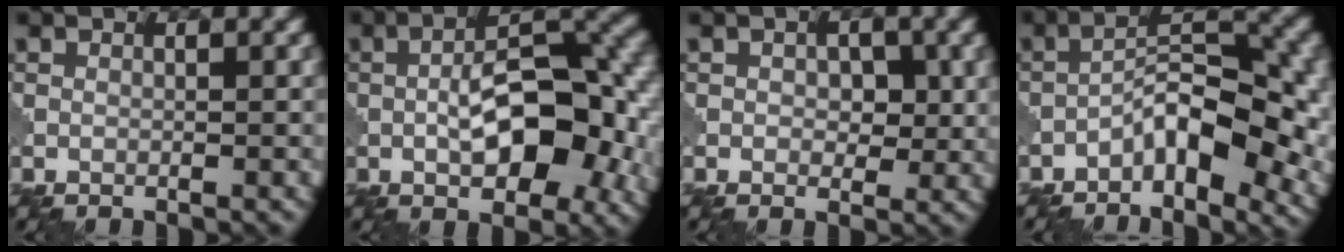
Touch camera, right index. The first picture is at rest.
{"total": 10.7, "force": [-1.6, 5.1, 9.3], "torque": [-0.139, 0.006, -0.027]}
{"total": 2.6, "force": [0.3, 1.7, 2.0], "torque": [-0.029, -0.003, 0.005]}
{"total": 9.2, "force": [-3.7, 3.7, 7.6], "torque": [-0.114, 0.018, -0.069]}